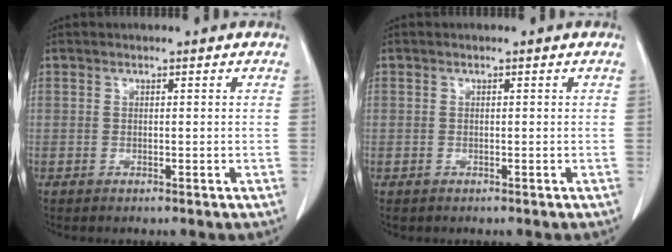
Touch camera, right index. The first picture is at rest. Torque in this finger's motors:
{"motor_torque": [-0.30, -0.16, -0.73, -0.13]}